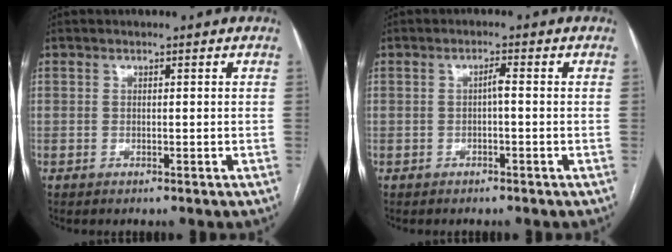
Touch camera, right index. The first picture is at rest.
{"total": 1.4, "force": [-0.2, 0.1, 1.4], "torque": [-0.022, 0.003, -0.002]}